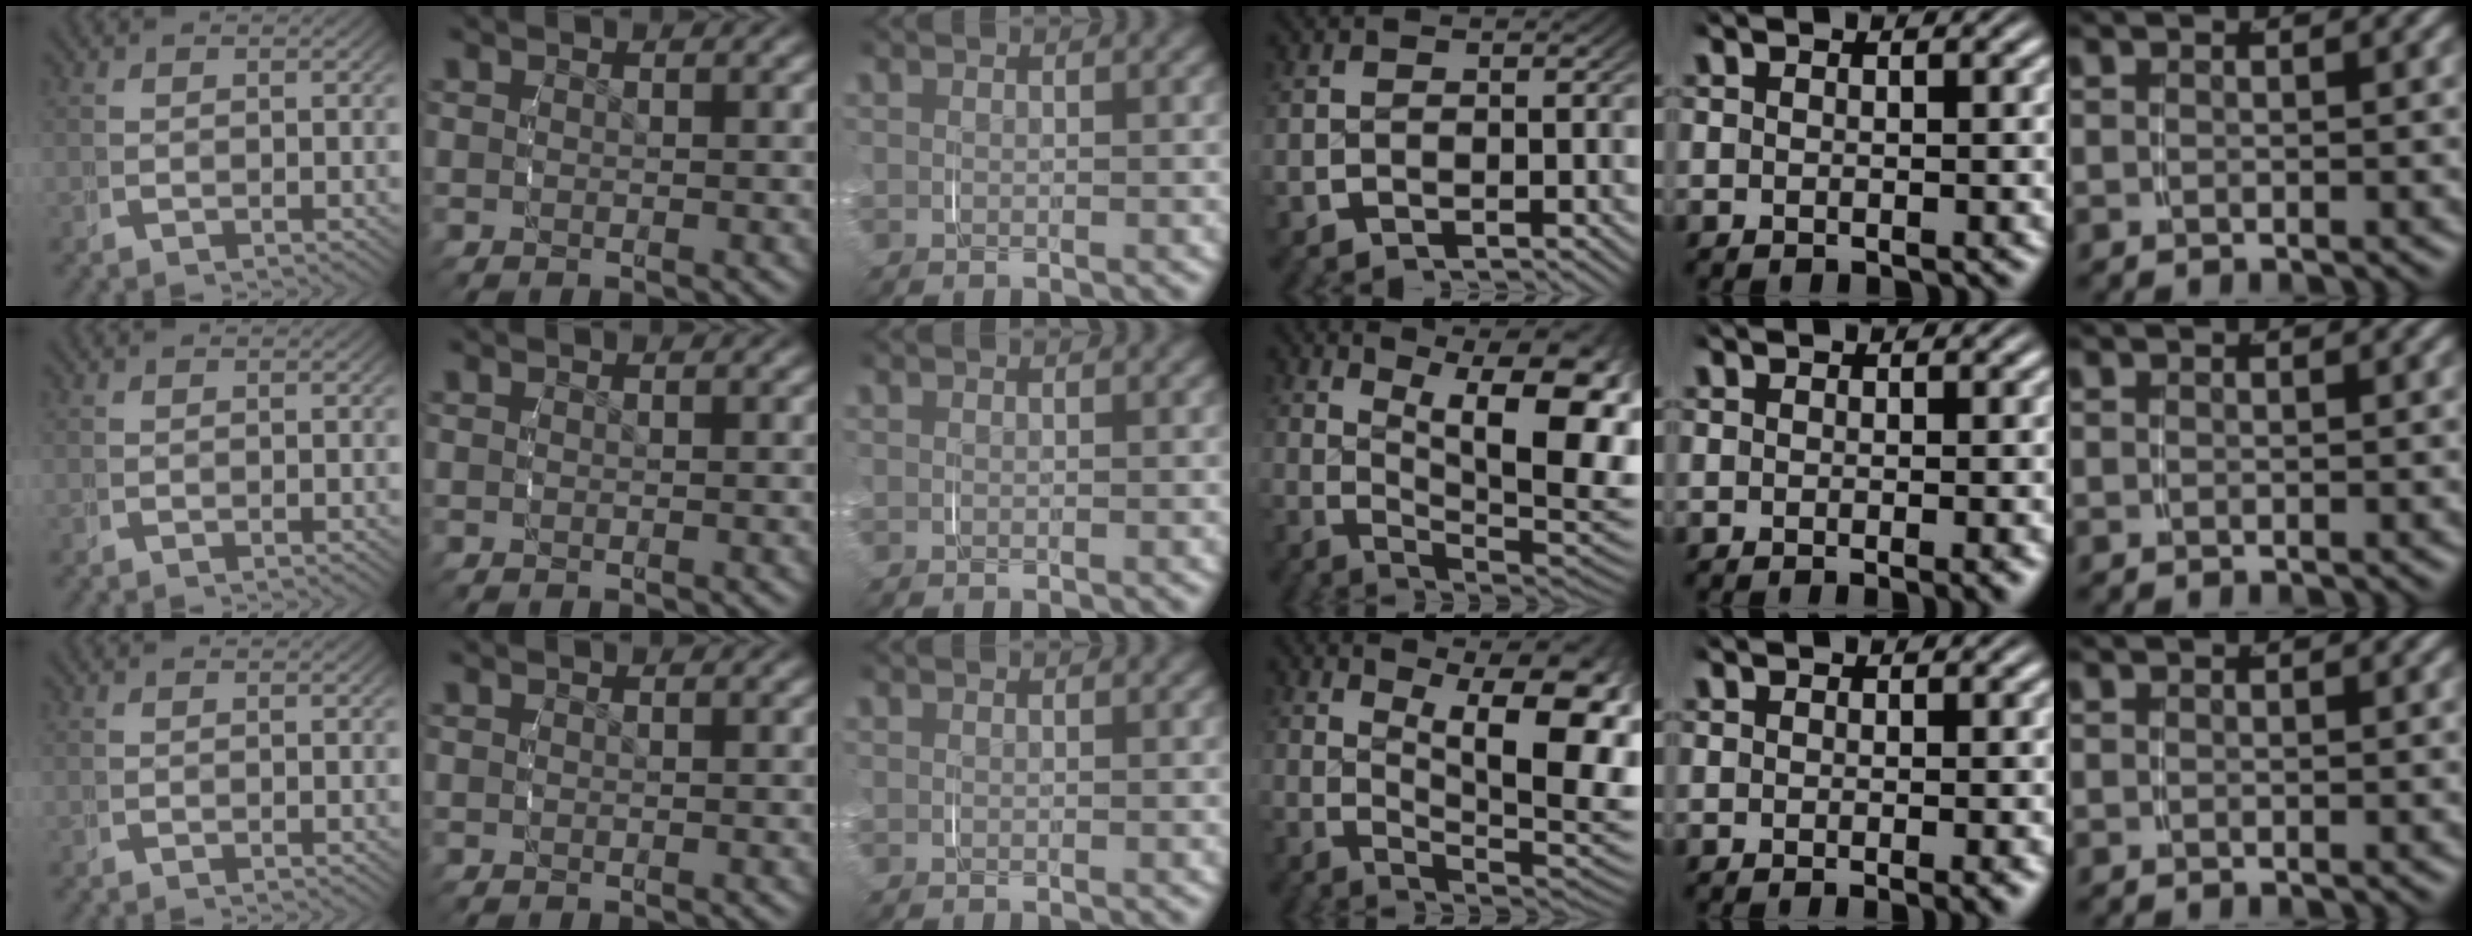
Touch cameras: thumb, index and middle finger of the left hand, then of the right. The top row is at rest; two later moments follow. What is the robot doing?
{"motion": "grasp_and_lifting", "object": "phone"}